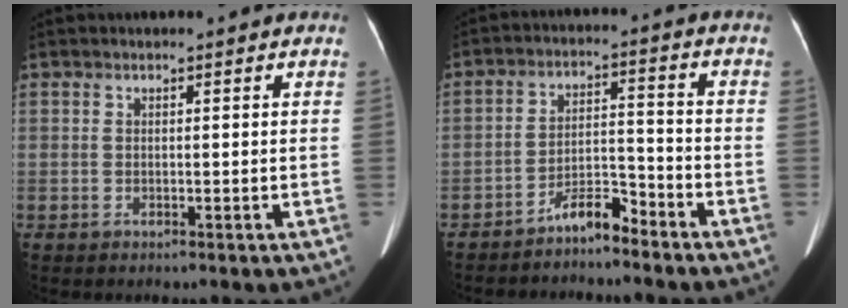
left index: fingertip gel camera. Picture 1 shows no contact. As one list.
[{"total": 5.2, "force": [-4.6, 0.9, 2.2], "torque": [-0.037, 0.004, -0.083]}]